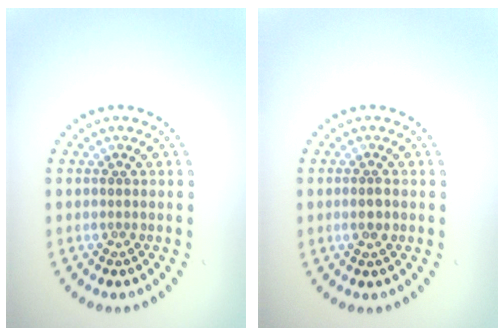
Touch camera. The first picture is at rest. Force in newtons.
{"total": 1.0, "press": 1.0, "slide": 0.1}